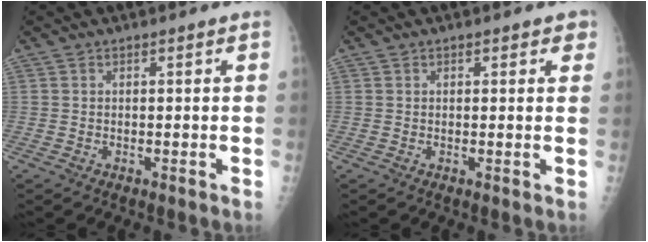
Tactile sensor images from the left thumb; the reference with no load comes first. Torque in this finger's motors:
{"motor_torque": [-0.12, 0.05, -0.35, -0.25, 0.04]}